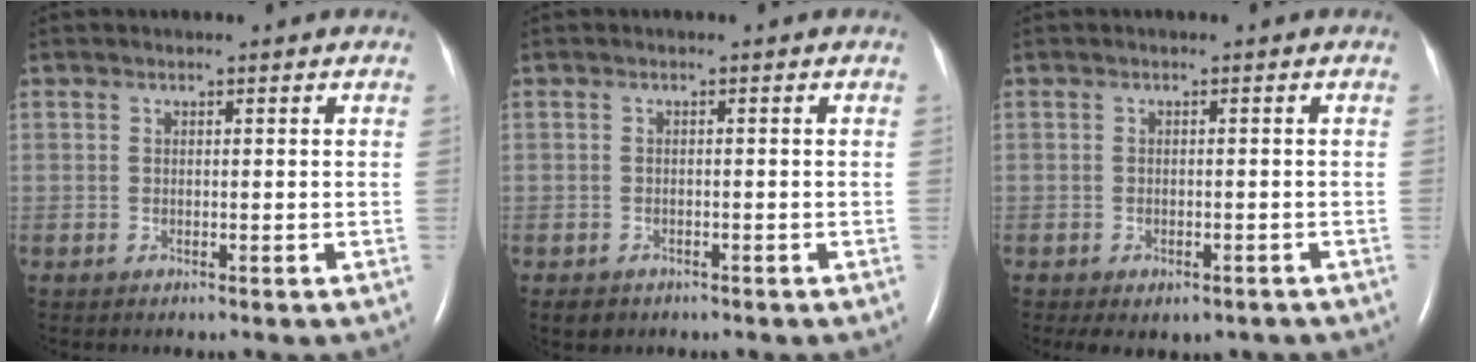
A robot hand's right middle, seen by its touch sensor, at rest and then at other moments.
{"total": 1.8, "force": [-1.2, 1.3, 0.4], "torque": [-0.007, 0.002, -0.011]}
{"total": 4.3, "force": [-3.0, 2.3, 2.0], "torque": [-0.024, -0.001, -0.035]}